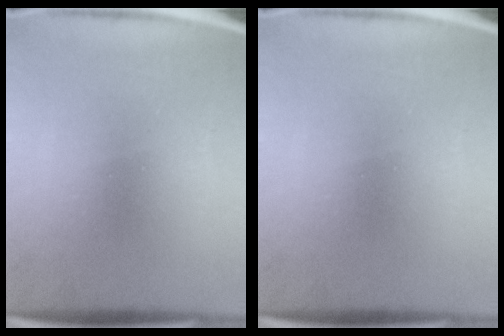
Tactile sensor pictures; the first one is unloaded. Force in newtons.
{"total": 0.0}